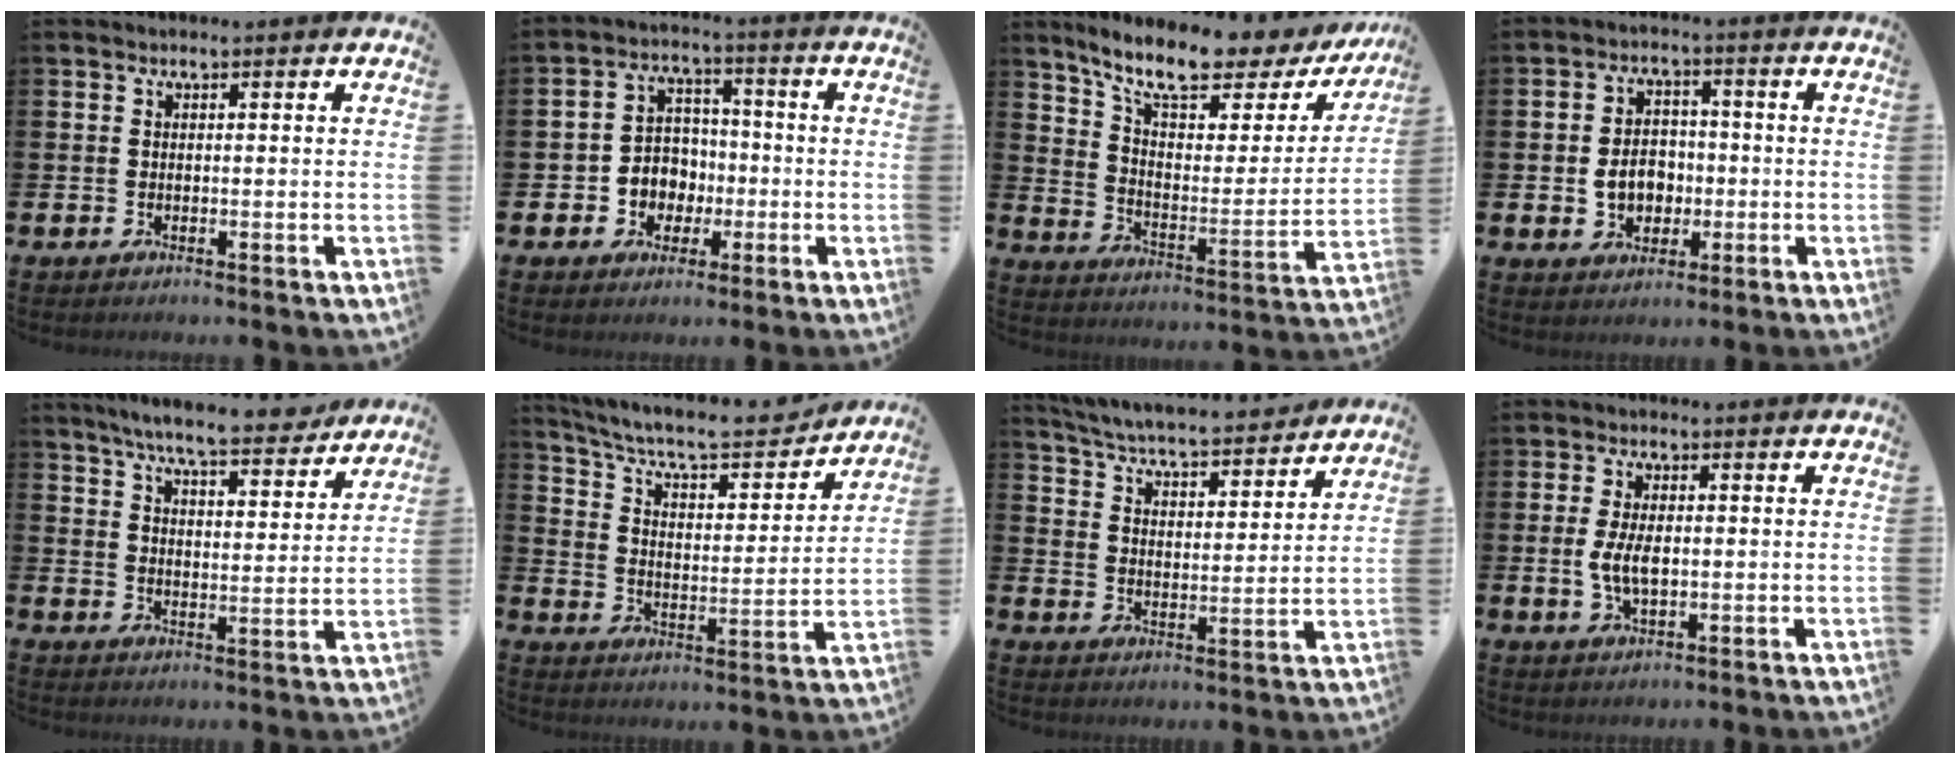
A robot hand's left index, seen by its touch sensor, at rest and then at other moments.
{"total": 5.0, "force": [-0.7, 4.9, 1.1], "torque": [-0.035, 0.004, -0.020]}
{"total": 10.8, "force": [9.1, 2.7, 5.1], "torque": [-0.129, -0.057, 0.155]}
{"total": 5.1, "force": [-0.8, 4.3, 2.7], "torque": [-0.040, 0.004, -0.022]}
{"total": 7.8, "force": [7.3, 0.6, 2.7], "torque": [-0.064, -0.046, 0.125]}
{"total": 8.7, "force": [7.8, 2.1, 3.2], "torque": [-0.092, -0.056, 0.130]}
{"total": 6.2, "force": [6.0, 0.5, 1.5], "torque": [-0.056, -0.051, 0.101]}
{"total": 4.4, "force": [0.0, 2.3, 3.8], "torque": [-0.068, -0.001, -0.006]}